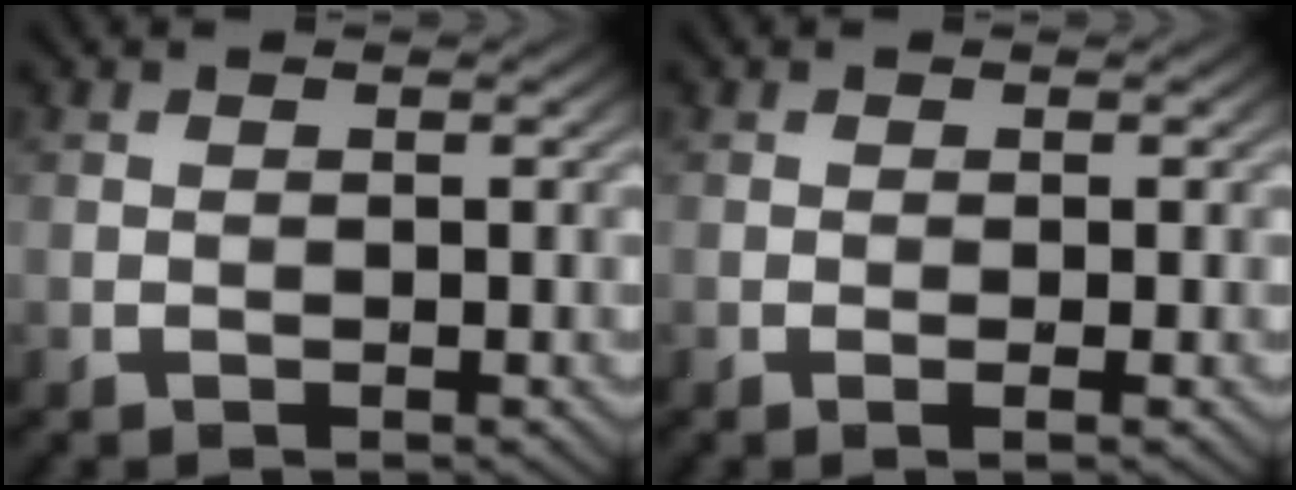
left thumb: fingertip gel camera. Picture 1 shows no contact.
{"total": 0.6, "force": [-0.2, -0.1, 0.6], "torque": [-0.013, -0.002, -0.005]}